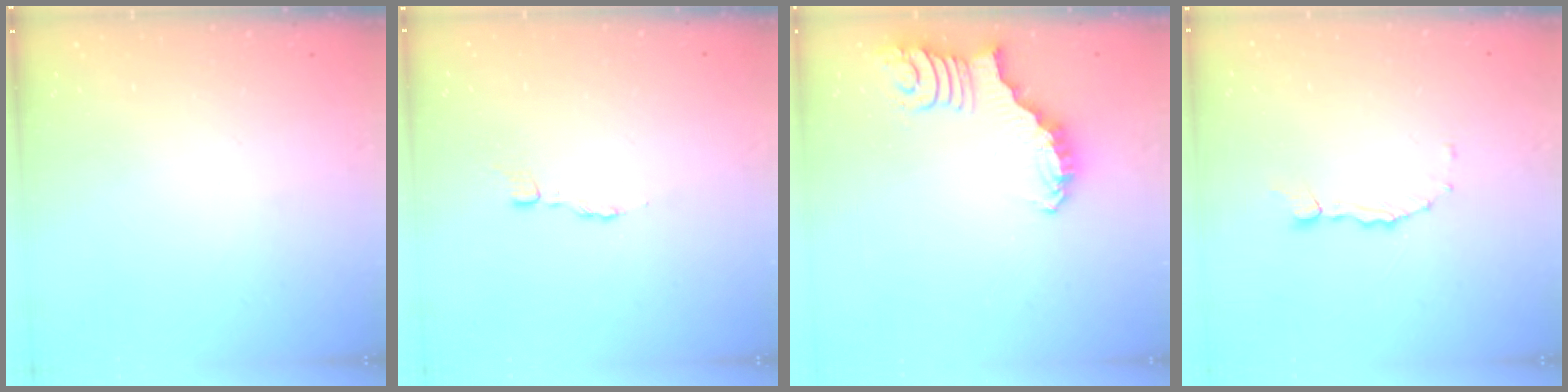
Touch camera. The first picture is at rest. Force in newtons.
{"total": 2.5, "press": 2.5, "slide": 0.3}
{"total": 2.5, "press": 2.5, "slide": 0.5}
{"total": 1.7, "press": 1.7, "slide": 0.2}